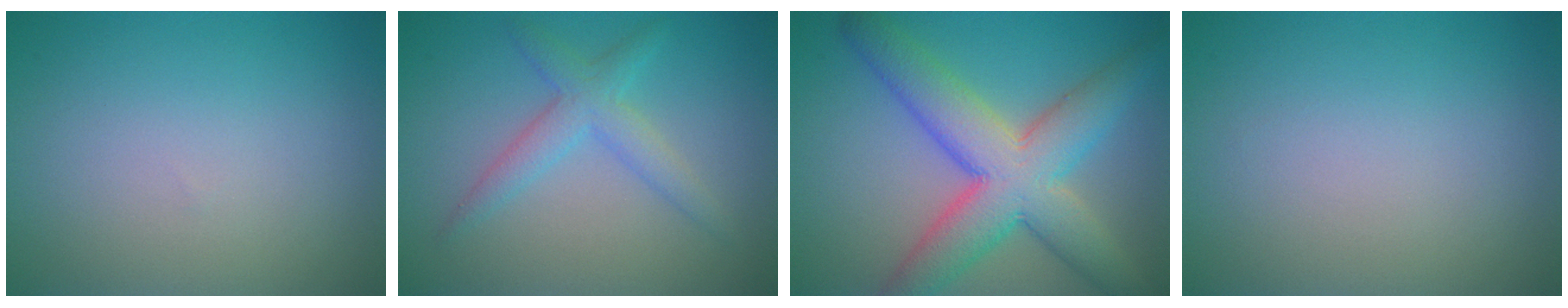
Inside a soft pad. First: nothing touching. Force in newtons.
{"total": 3.0, "press": 3.0, "slide": 0.1}
{"total": 9.1, "press": 9.1, "slide": 0.3}
{"total": 0.0}